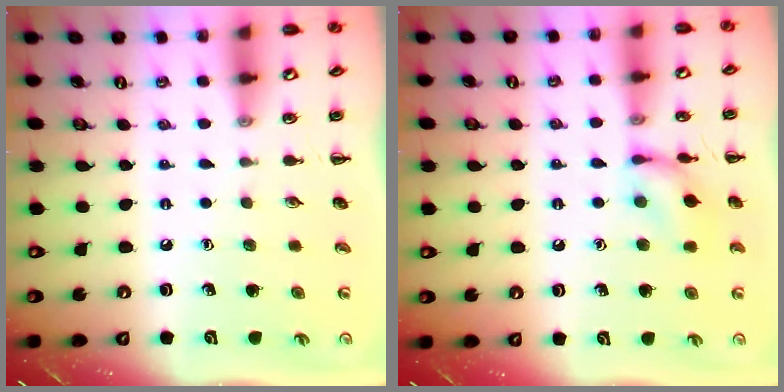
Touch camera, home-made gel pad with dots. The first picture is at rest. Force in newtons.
{"total": 10.5, "press": 10.4, "slide": 0.8}